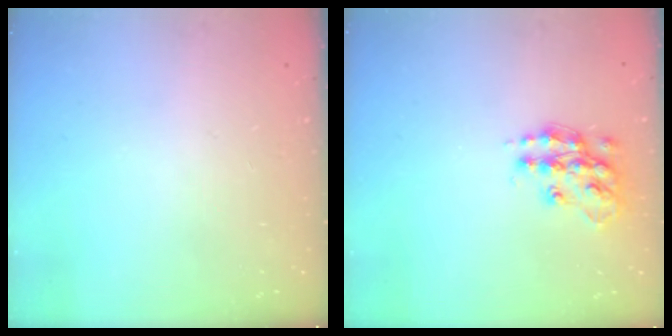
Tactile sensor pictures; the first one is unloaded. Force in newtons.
{"total": 13.4, "press": 13.4, "slide": 0.9}